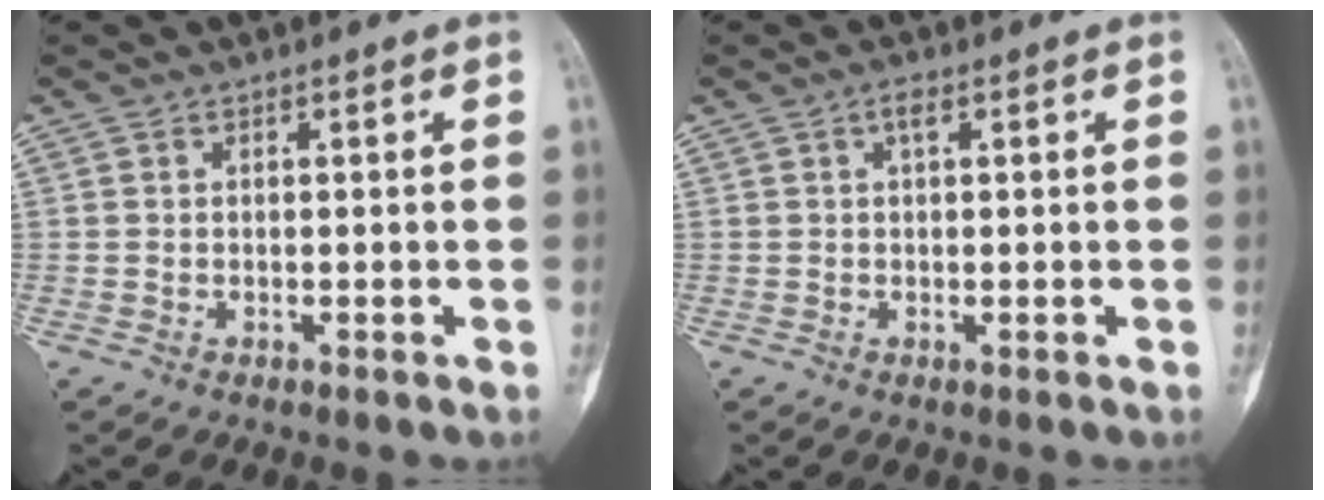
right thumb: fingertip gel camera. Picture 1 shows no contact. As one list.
[{"total": 2.0, "force": [0.6, 0.7, 1.8], "torque": [-0.032, 0.003, 0.008]}]